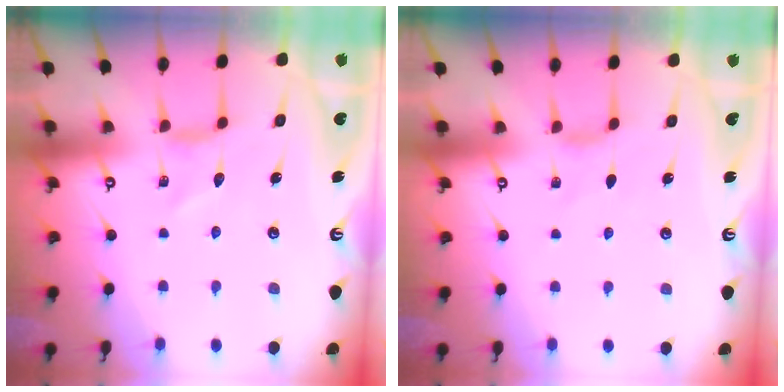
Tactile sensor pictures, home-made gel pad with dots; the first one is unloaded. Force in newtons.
{"total": 0.0}